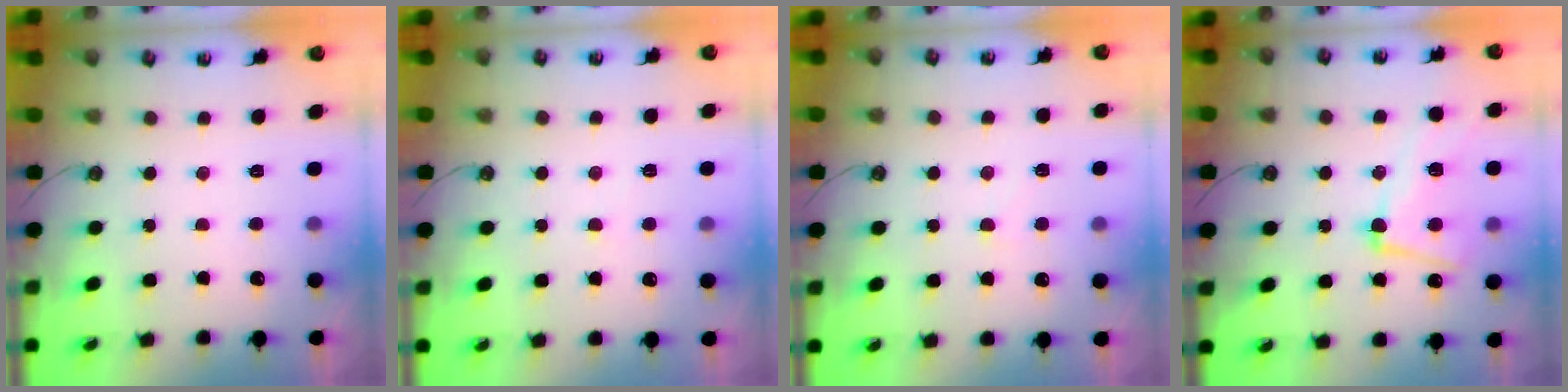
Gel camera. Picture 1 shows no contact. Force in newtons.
{"total": 3.6, "press": 3.5, "slide": 0.3}
{"total": 2.9, "press": 2.7, "slide": 1.1}
{"total": 7.3, "press": 7.1, "slide": 1.8}